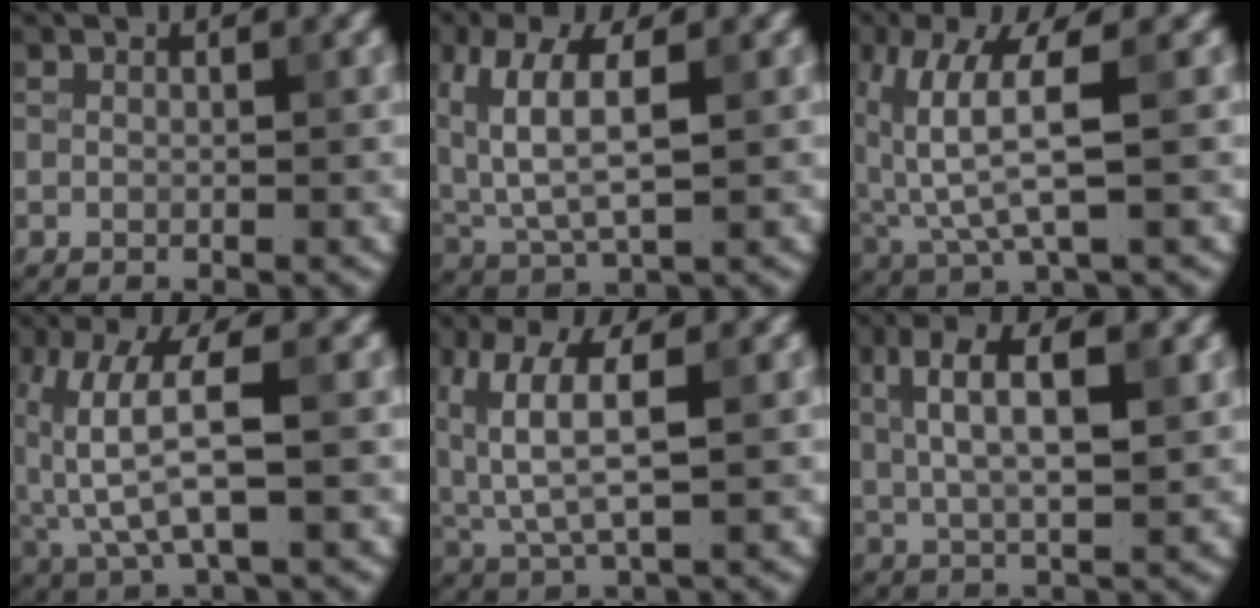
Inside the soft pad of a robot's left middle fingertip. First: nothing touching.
{"total": 6.2, "force": [1.7, 2.9, 5.3], "torque": [-0.119, 0.004, 0.033]}
{"total": 5.8, "force": [1.1, 1.4, 5.5], "torque": [-0.124, -0.001, 0.026]}
{"total": 5.9, "force": [0.5, 1.7, 5.6], "torque": [-0.126, 0.003, 0.011]}
{"total": 5.7, "force": [1.5, 2.3, 5.0], "torque": [-0.117, 0.001, 0.032]}
{"total": 6.5, "force": [2.0, 2.3, 5.8], "torque": [-0.106, 0.007, 0.034]}